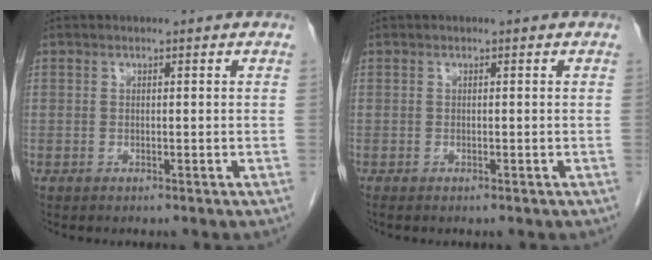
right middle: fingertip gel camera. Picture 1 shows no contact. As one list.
[{"total": 0.0}]